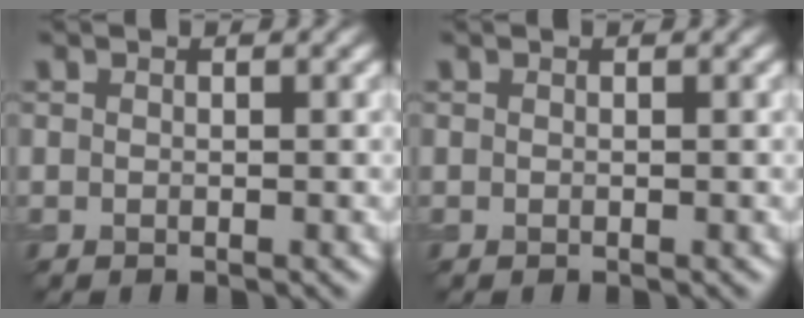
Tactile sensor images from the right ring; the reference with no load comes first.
{"total": 0.0}